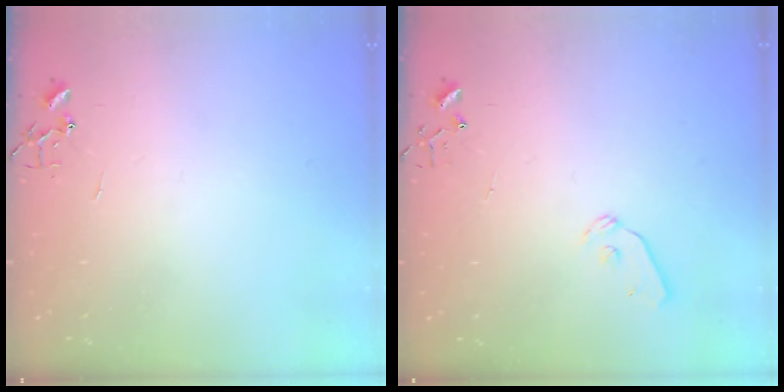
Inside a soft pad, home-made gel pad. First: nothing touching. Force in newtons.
{"total": 8.7, "press": 8.7, "slide": 0.9}